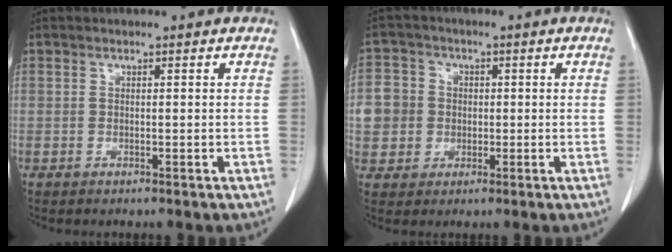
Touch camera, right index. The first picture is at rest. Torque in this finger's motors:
{"motor_torque": [0.41, 0.22, 0.12, 0.05]}